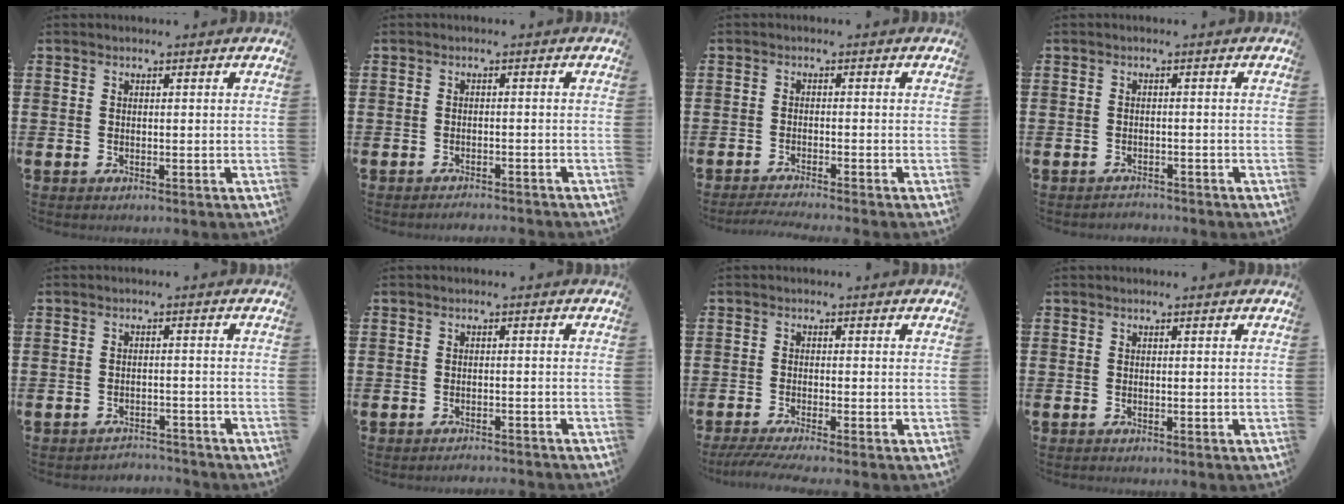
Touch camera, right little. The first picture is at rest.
{"total": 1.3, "force": [-1.3, -0.1, 0.0], "torque": [-0.003, 0.001, -0.026]}
{"total": 1.5, "force": [-1.4, -0.2, 0.5], "torque": [-0.007, 0.002, -0.027]}
{"total": 1.2, "force": [-1.2, 0.0, -0.2], "torque": [0.000, 0.004, -0.026]}
{"total": 2.1, "force": [-2.1, 0.1, -0.2], "torque": [-0.004, 0.004, -0.046]}
{"total": 1.2, "force": [-1.2, -0.1, 0.0], "torque": [-0.001, 0.002, -0.025]}
{"total": 2.3, "force": [-1.7, 0.0, 1.6], "torque": [-0.024, -0.002, -0.030]}
{"total": 0.0}